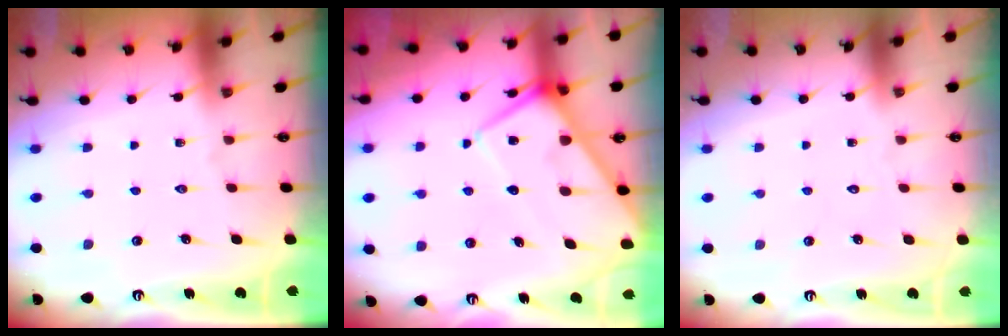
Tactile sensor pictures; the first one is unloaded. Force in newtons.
{"total": 11.8, "press": 11.8, "slide": 1.2}
{"total": 1.8, "press": 1.7, "slide": 0.1}